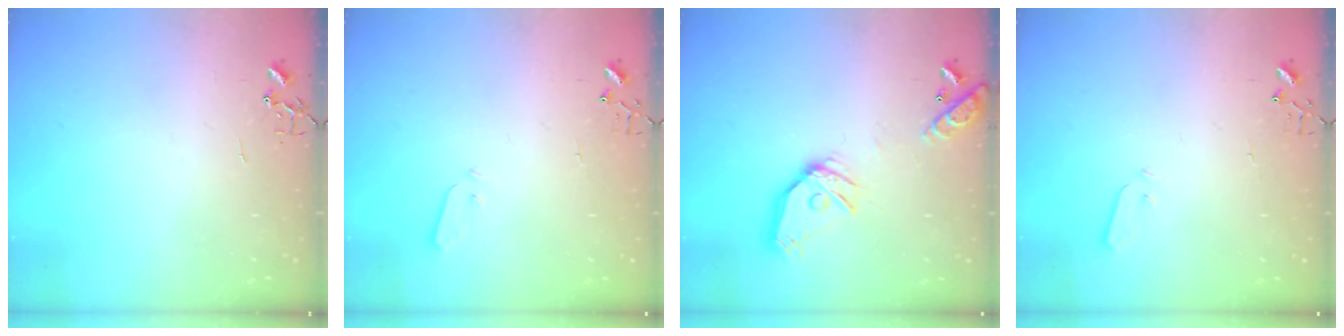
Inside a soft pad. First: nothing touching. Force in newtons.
{"total": 3.0, "press": 3.0, "slide": 0.3}
{"total": 16.2, "press": 16.0, "slide": 2.5}
{"total": 3.0, "press": 3.0, "slide": 0.3}